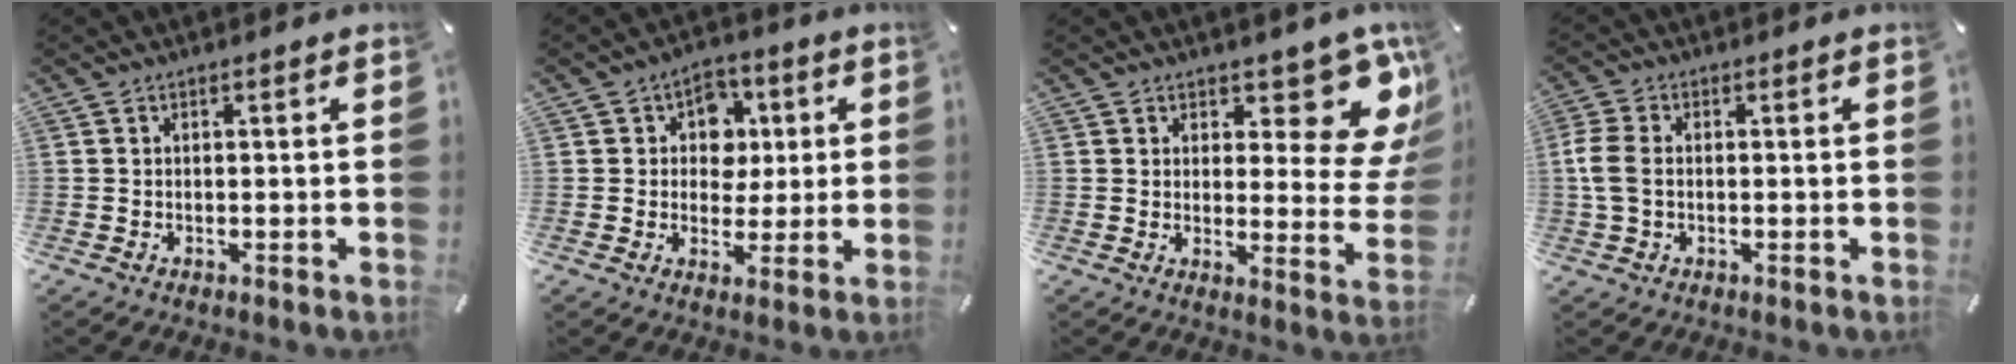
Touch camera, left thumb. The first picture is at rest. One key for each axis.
{"total": 8.8, "fx": 1.6, "fy": 7.8, "fz": 3.8, "tx": -0.049, "ty": -0.001, "tz": 0.027}
{"total": 12.8, "fx": 8.9, "fy": 5.8, "fz": 7.2, "tx": -0.069, "ty": -0.080, "tz": 0.152}
{"total": 5.7, "fx": -0.4, "fy": 3.8, "fz": 4.3, "tx": -0.103, "ty": 0.002, "tz": -0.010}